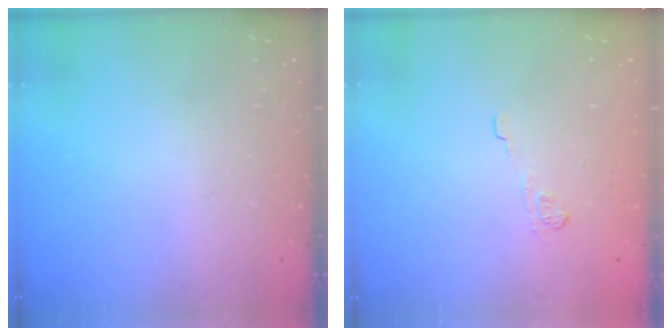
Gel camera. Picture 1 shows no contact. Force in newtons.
{"total": 7.1, "press": 6.9, "slide": 1.5}